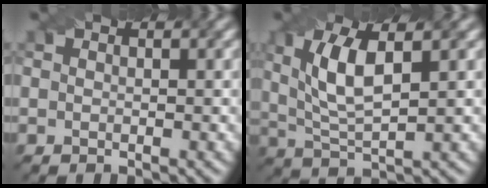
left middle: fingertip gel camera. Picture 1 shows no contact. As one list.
[{"total": 6.0, "force": [1.4, 2.1, 5.5], "torque": [-0.111, 0.008, 0.039]}]